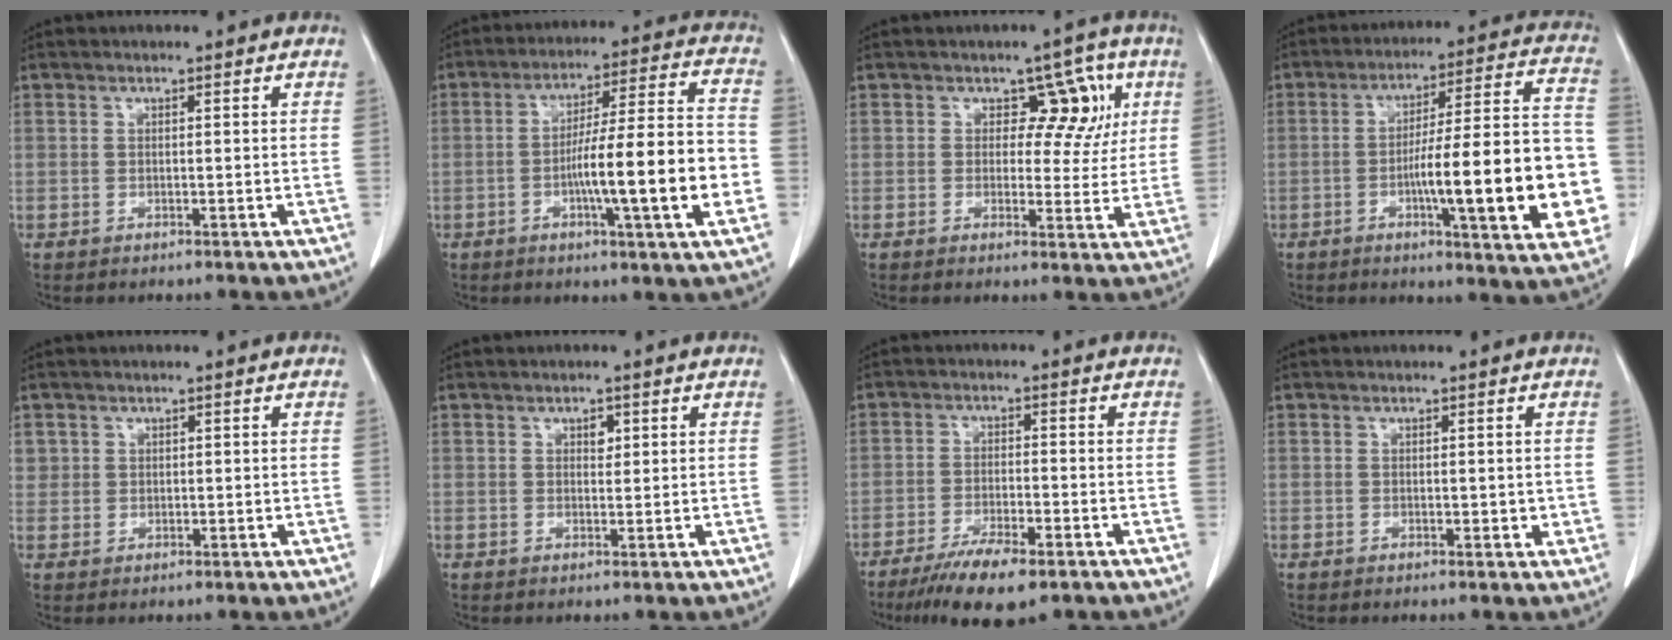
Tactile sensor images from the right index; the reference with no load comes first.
{"total": 16.1, "force": [-3.8, 0.5, 15.6], "torque": [-0.247, 0.008, -0.061]}
{"total": 6.9, "force": [2.1, 4.6, 4.6], "torque": [-0.032, 0.020, 0.027]}
{"total": 21.4, "force": [-4.7, 2.6, 20.7], "torque": [-0.230, 0.022, -0.060]}
{"total": 2.0, "force": [0.8, 1.8, 0.2], "torque": [0.013, -0.001, 0.010]}
{"total": 1.4, "force": [0.6, 0.9, 0.9], "torque": [-0.011, -0.002, 0.009]}
{"total": 8.3, "force": [-5.8, 1.6, 5.8], "torque": [-0.097, -0.015, -0.095]}
{"total": 1.7, "force": [0.0, 0.9, 1.5], "torque": [-0.018, -0.003, 0.003]}